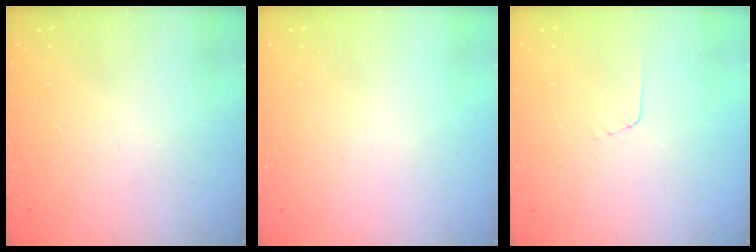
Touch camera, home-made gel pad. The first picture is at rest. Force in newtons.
{"total": 0.0}
{"total": 2.7, "press": 2.7, "slide": 0.2}